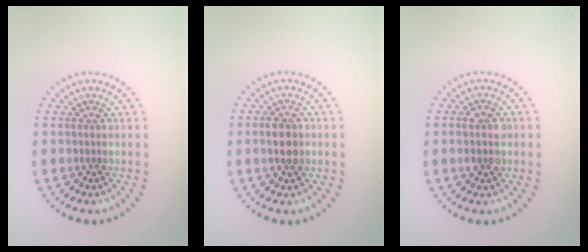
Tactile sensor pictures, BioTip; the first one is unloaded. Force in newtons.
{"total": 2.8, "press": 2.8, "slide": 0.2}
{"total": 2.9, "press": 2.9, "slide": 0.3}